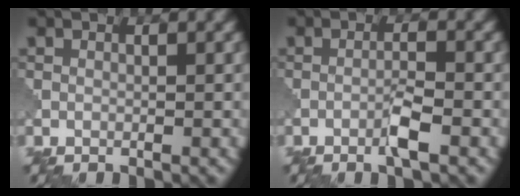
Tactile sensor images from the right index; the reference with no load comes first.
{"total": 2.3, "force": [-1.2, 0.1, 1.9], "torque": [-0.035, 0.006, -0.026]}